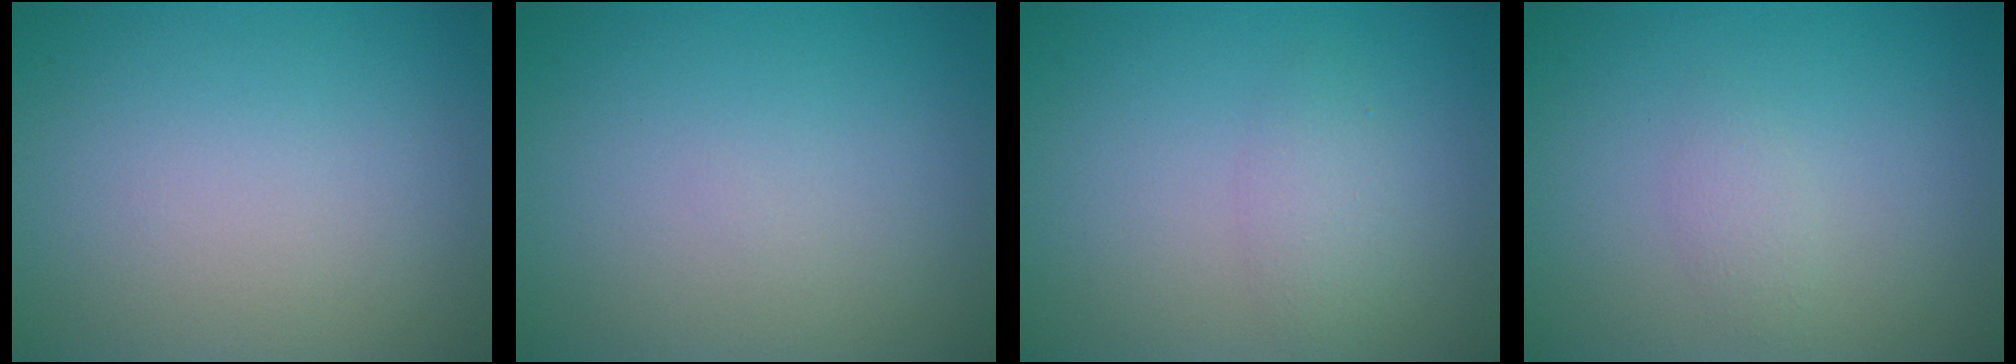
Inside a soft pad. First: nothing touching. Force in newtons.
{"total": 0.0}
{"total": 1.8, "press": 1.8, "slide": 0.2}
{"total": 1.1, "press": 1.1, "slide": 0.1}